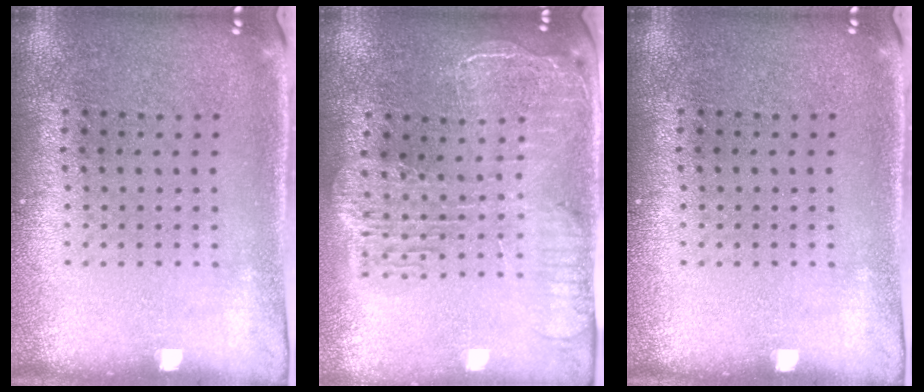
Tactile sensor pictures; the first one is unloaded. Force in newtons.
{"total": 2.4, "press": 2.1, "slide": 1.2}
{"total": 0.0}